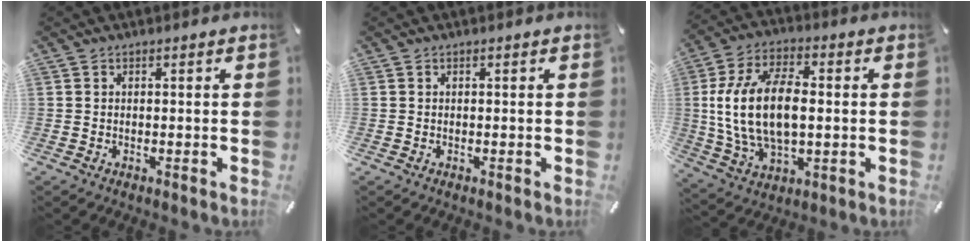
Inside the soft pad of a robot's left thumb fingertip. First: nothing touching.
{"total": 0.0}
{"total": 16.8, "force": [0.7, 10.2, 13.3], "torque": [-0.289, 0.004, 0.011]}